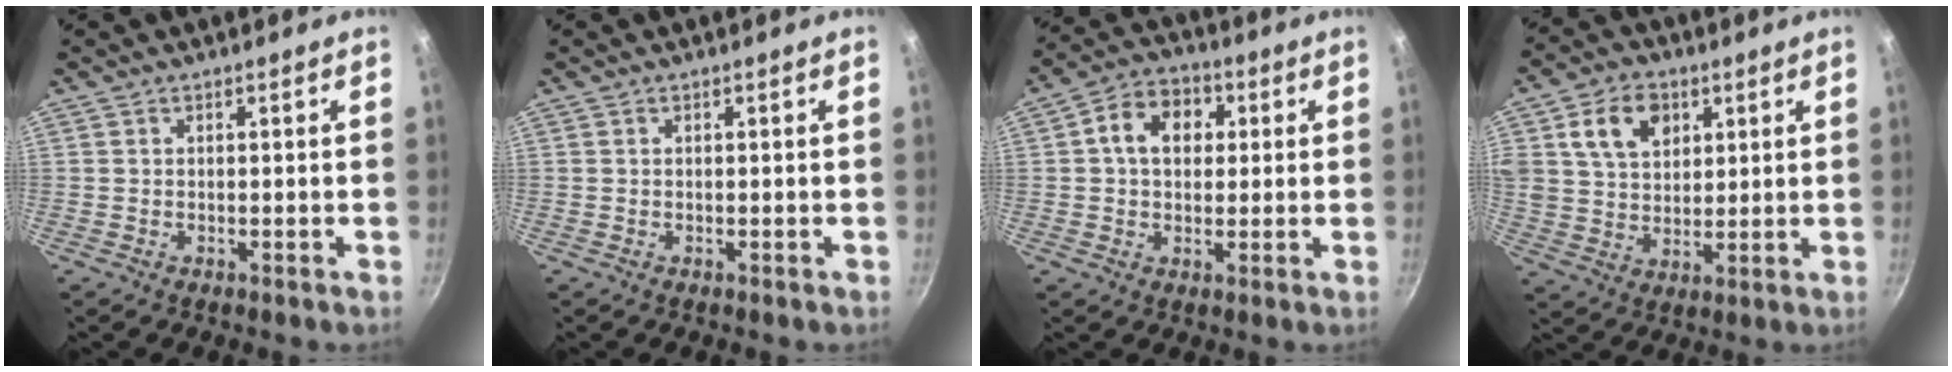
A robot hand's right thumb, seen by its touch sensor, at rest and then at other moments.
{"total": 0.0}
{"total": 9.4, "force": [1.8, 7.2, 5.9], "torque": [-0.067, 0.014, 0.013]}
{"total": 11.4, "force": [4.4, 8.3, 6.5], "torque": [-0.092, -0.006, 0.074]}